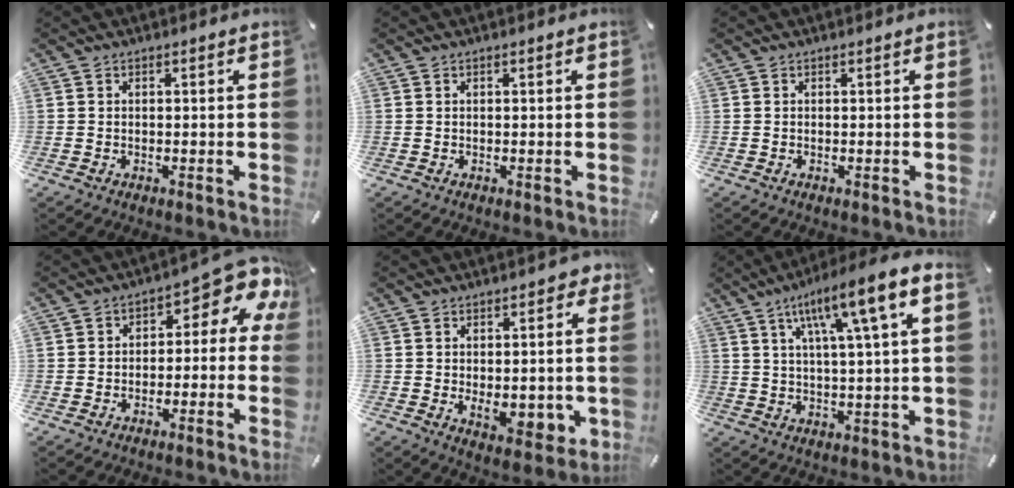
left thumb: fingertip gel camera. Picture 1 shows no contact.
{"total": 0.0}
{"total": 0.0}
{"total": 7.6, "force": [2.5, 4.1, 5.9], "torque": [-0.065, -0.031, 0.038]}
{"total": 8.7, "force": [-0.2, 6.1, 6.2], "torque": [-0.062, -0.004, 0.003]}
{"total": 13.2, "force": [5.9, 1.8, 11.7], "torque": [-0.205, -0.023, 0.088]}